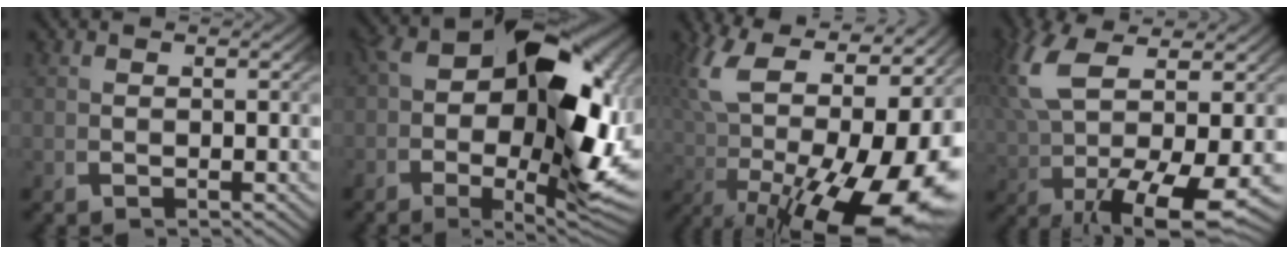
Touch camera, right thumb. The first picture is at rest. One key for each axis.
{"total": 17.2, "fx": -0.8, "fy": 9.0, "fz": 14.6, "tx": -0.227, "ty": -0.038, "tz": 0.004}
{"total": 16.5, "fx": 0.7, "fy": 9.8, "fz": 13.2, "tx": -0.250, "ty": -0.043, "tz": 0.035}
{"total": 9.1, "fx": 0.3, "fy": 4.5, "fz": 7.9, "tx": -0.178, "ty": -0.027, "tz": 0.033}